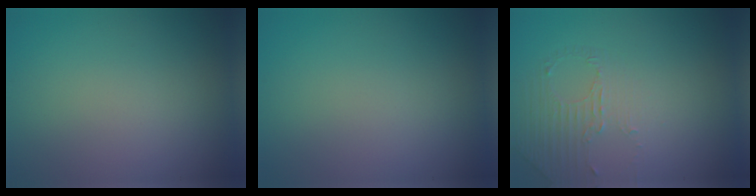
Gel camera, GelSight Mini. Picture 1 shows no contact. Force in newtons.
{"total": 0.0}
{"total": 1.4, "press": 0.8, "slide": 1.1}